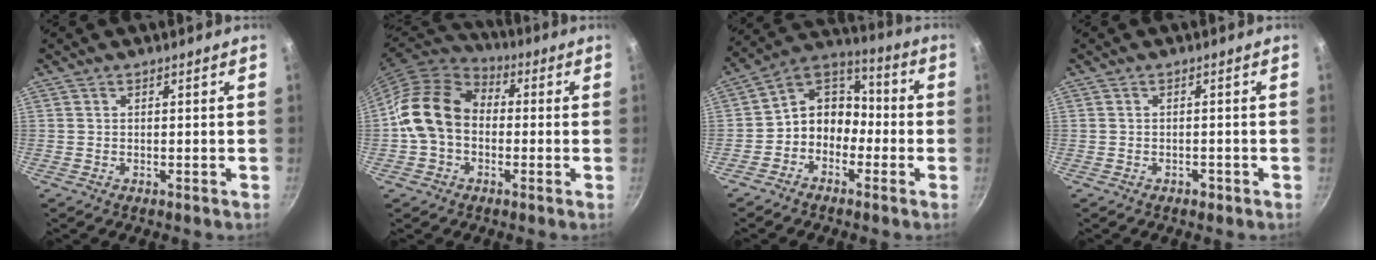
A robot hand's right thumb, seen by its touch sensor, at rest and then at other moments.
{"total": 13.5, "force": [-0.6, 10.3, 8.8], "torque": [-0.129, 0.033, -0.029]}
{"total": 9.4, "force": [-2.9, 7.7, 4.5], "torque": [-0.027, 0.055, -0.075]}
{"total": 1.1, "force": [-0.8, 0.7, 0.4], "torque": [-0.004, 0.009, -0.005]}